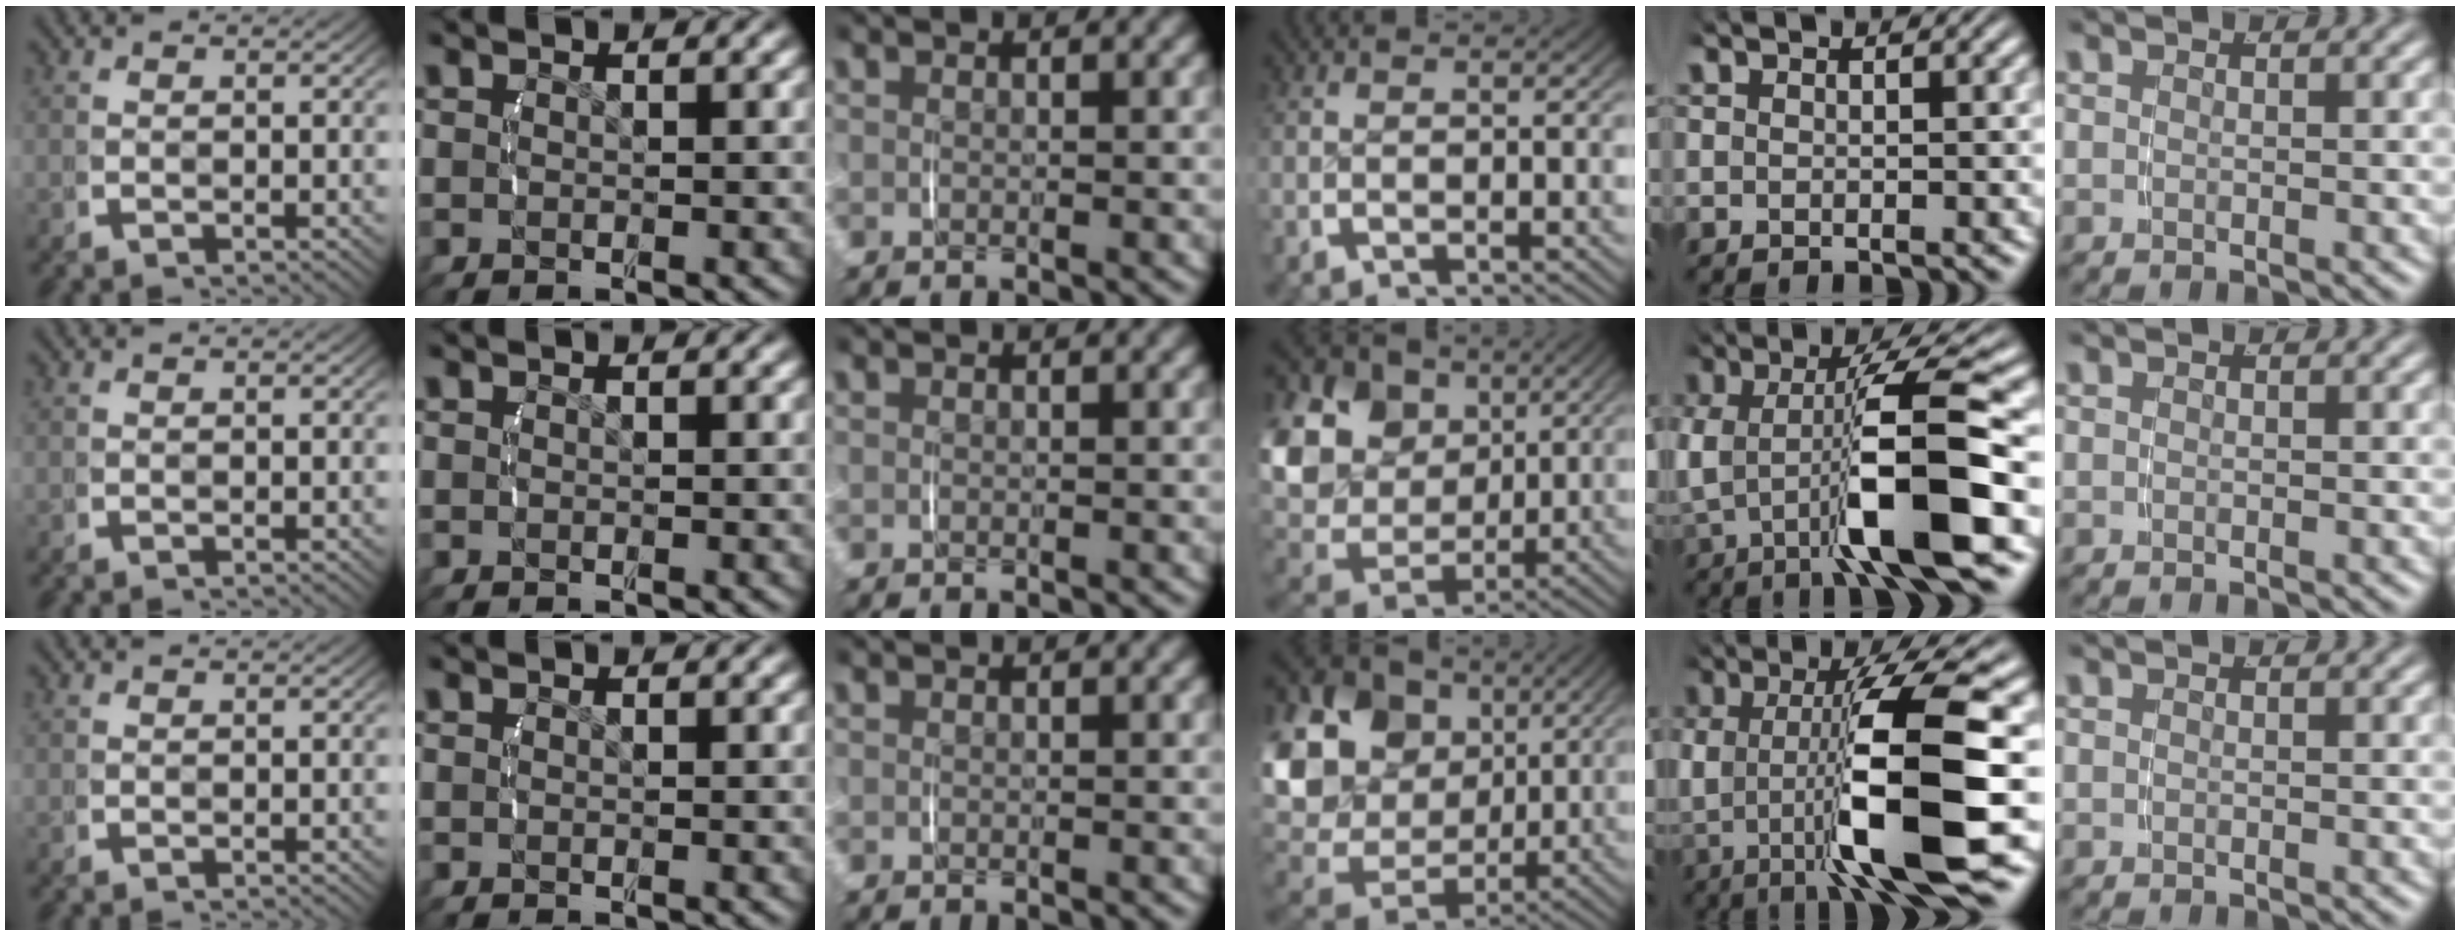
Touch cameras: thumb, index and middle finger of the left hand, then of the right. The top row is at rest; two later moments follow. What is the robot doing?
{"motion": "lift_and_place", "object": "jar lid"}